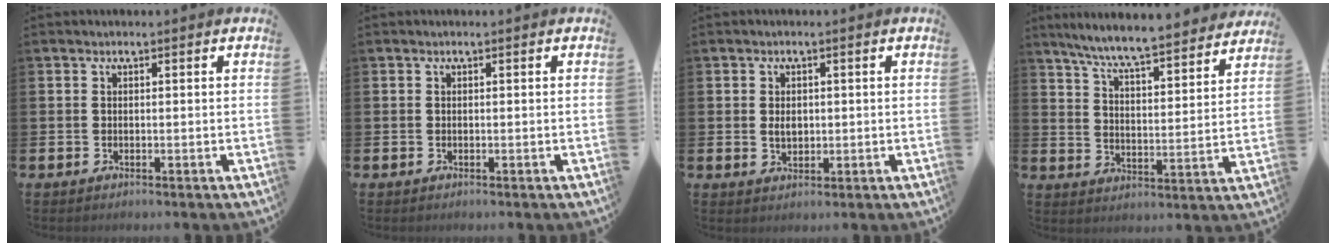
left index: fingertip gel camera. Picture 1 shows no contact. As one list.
[{"total": 0.0}, {"total": 2.0, "force": [0.3, 1.5, 1.4], "torque": [-0.009, 0.000, -0.001]}, {"total": 7.6, "force": [7.2, 0.1, 2.4], "torque": [-0.077, -0.053, 0.125]}]